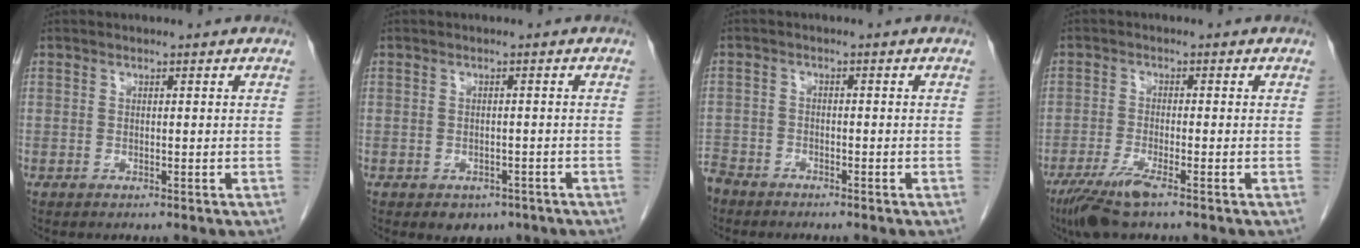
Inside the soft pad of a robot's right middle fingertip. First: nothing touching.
{"total": 3.4, "force": [-2.2, 2.3, 1.2], "torque": [-0.008, 0.003, -0.020]}
{"total": 4.9, "force": [-4.4, 2.1, 0.7], "torque": [-0.016, -0.005, -0.086]}
{"total": 5.7, "force": [-3.8, 0.2, 4.2], "torque": [-0.087, -0.017, -0.073]}